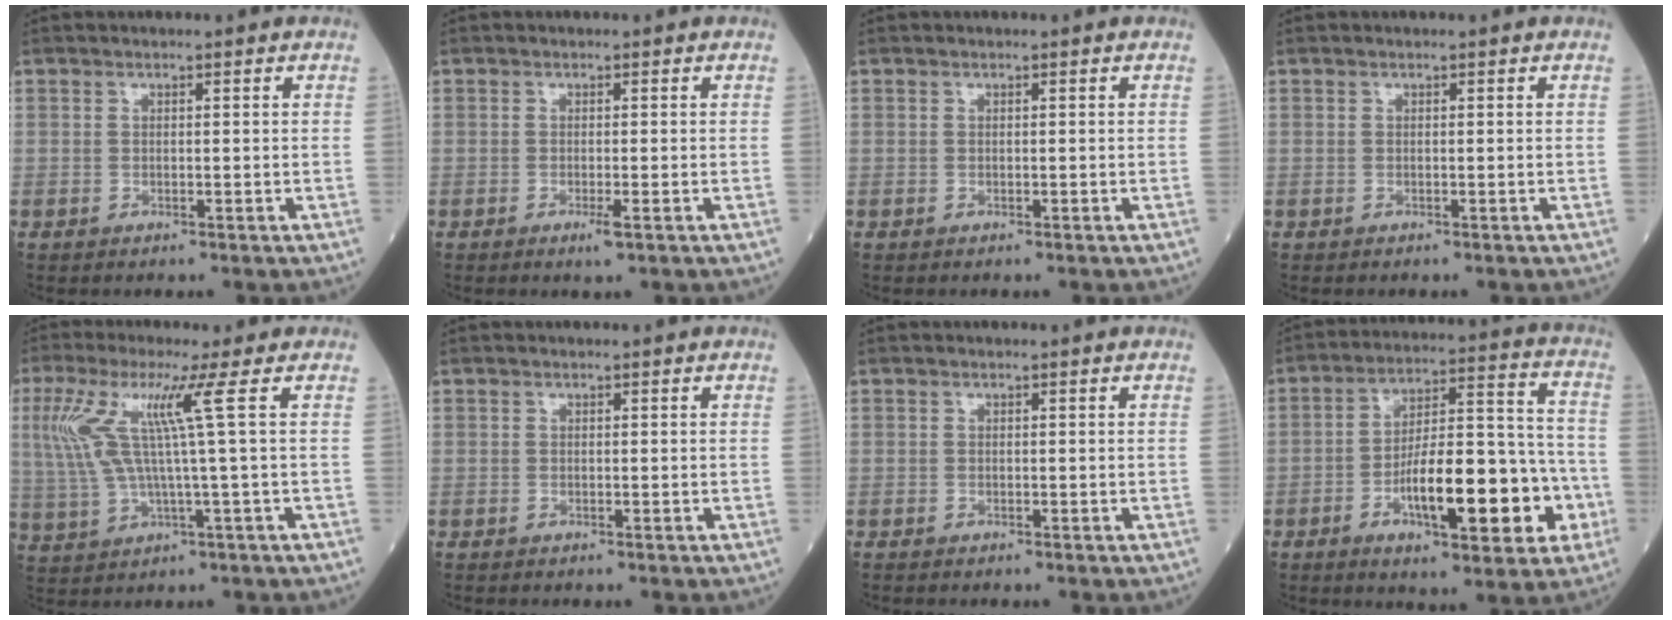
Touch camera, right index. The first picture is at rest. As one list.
[{"total": 1.8, "force": [-0.9, 0.1, 1.5], "torque": [-0.029, -0.005, -0.014]}, {"total": 0.0}, {"total": 0.0}, {"total": 9.0, "force": [2.4, -1.0, 8.6], "torque": [-0.199, 0.016, 0.056]}, {"total": 0.7, "force": [-0.5, 0.2, 0.3], "torque": [-0.010, -0.002, -0.007]}, {"total": 1.3, "force": [-1.0, 0.4, 0.6], "torque": [-0.016, -0.004, -0.014]}, {"total": 17.6, "force": [-6.0, 5.2, 15.7], "torque": [-0.247, 0.024, -0.085]}]